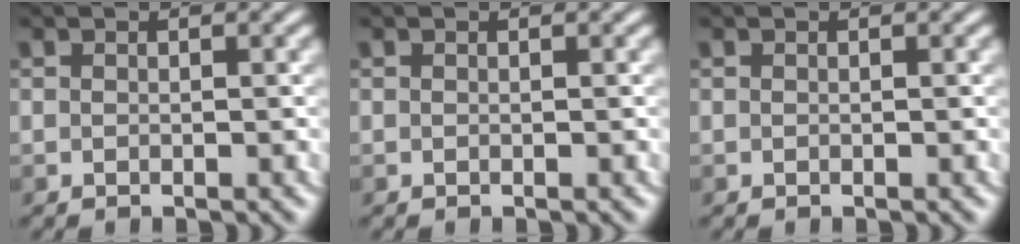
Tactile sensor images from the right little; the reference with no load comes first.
{"total": 0.0}
{"total": 0.0}